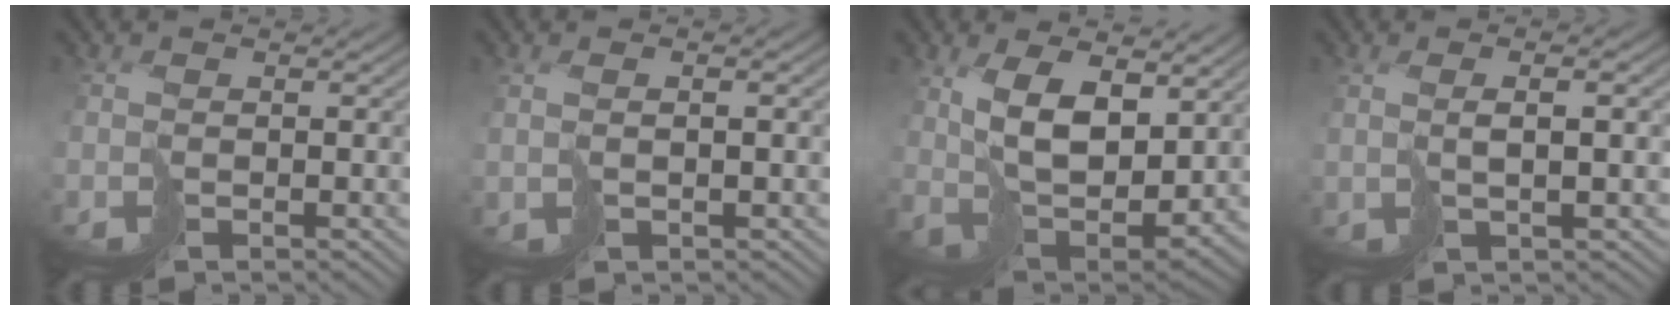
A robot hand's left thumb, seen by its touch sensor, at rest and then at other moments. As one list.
[{"total": 2.5, "force": [0.8, 0.5, 2.4], "torque": [-0.056, -0.005, 0.024]}, {"total": 10.1, "force": [5.0, 4.0, 7.8], "torque": [-0.168, -0.007, 0.103]}, {"total": 4.1, "force": [1.9, 0.2, 3.6], "torque": [-0.068, 0.008, 0.039]}]